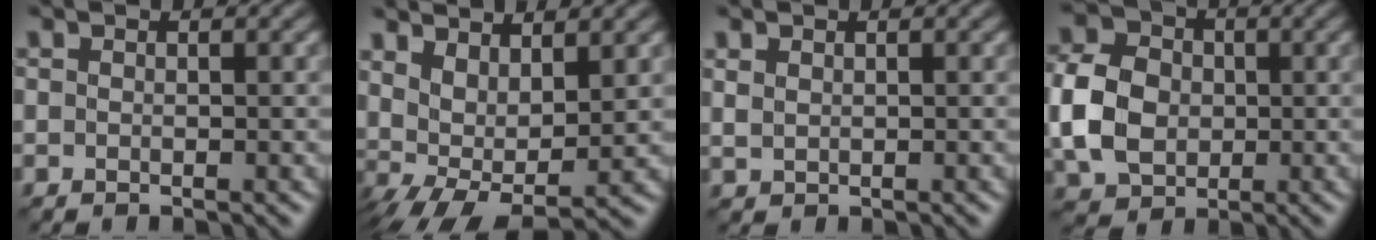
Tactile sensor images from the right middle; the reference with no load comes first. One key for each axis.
{"total": 6.1, "fx": 1.6, "fy": 2.8, "fz": 5.2, "tx": -0.098, "ty": -0.004, "tz": 0.038}
{"total": 1.0, "fx": 0.7, "fy": 0.6, "fz": 0.4, "tx": -0.014, "ty": 0.001, "tz": 0.018}
{"total": 7.1, "fx": -0.4, "fy": 5.6, "fz": 4.2, "tx": -0.107, "ty": 0.010, "tz": -0.017}